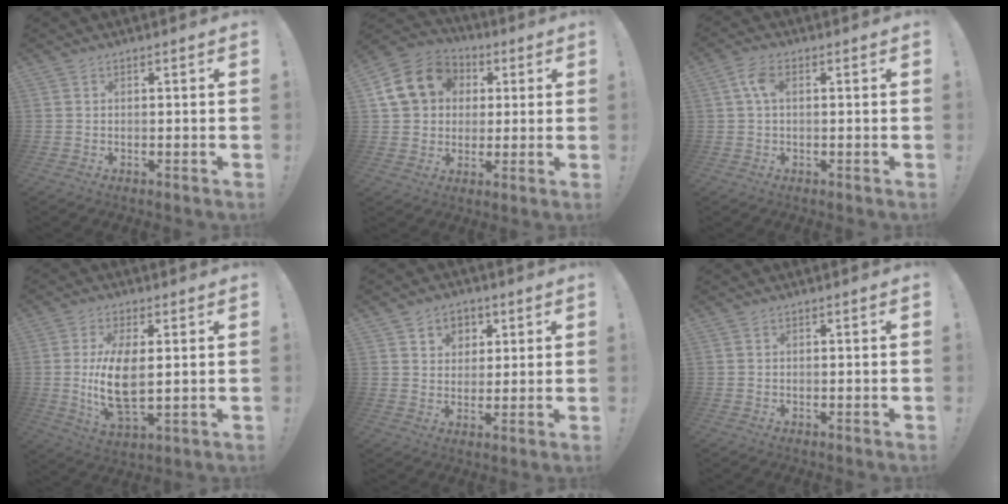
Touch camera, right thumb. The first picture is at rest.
{"total": 16.0, "force": [4.5, 13.4, 7.6], "torque": [-0.117, 0.000, 0.094]}
{"total": 4.8, "force": [0.8, 2.6, 4.0], "torque": [-0.079, 0.006, 0.012]}
{"total": 11.7, "force": [0.8, 5.2, 10.5], "torque": [-0.205, -0.022, 0.009]}
{"total": 6.4, "force": [2.5, 5.7, 1.3], "torque": [-0.016, -0.021, 0.048]}
{"total": 0.0}